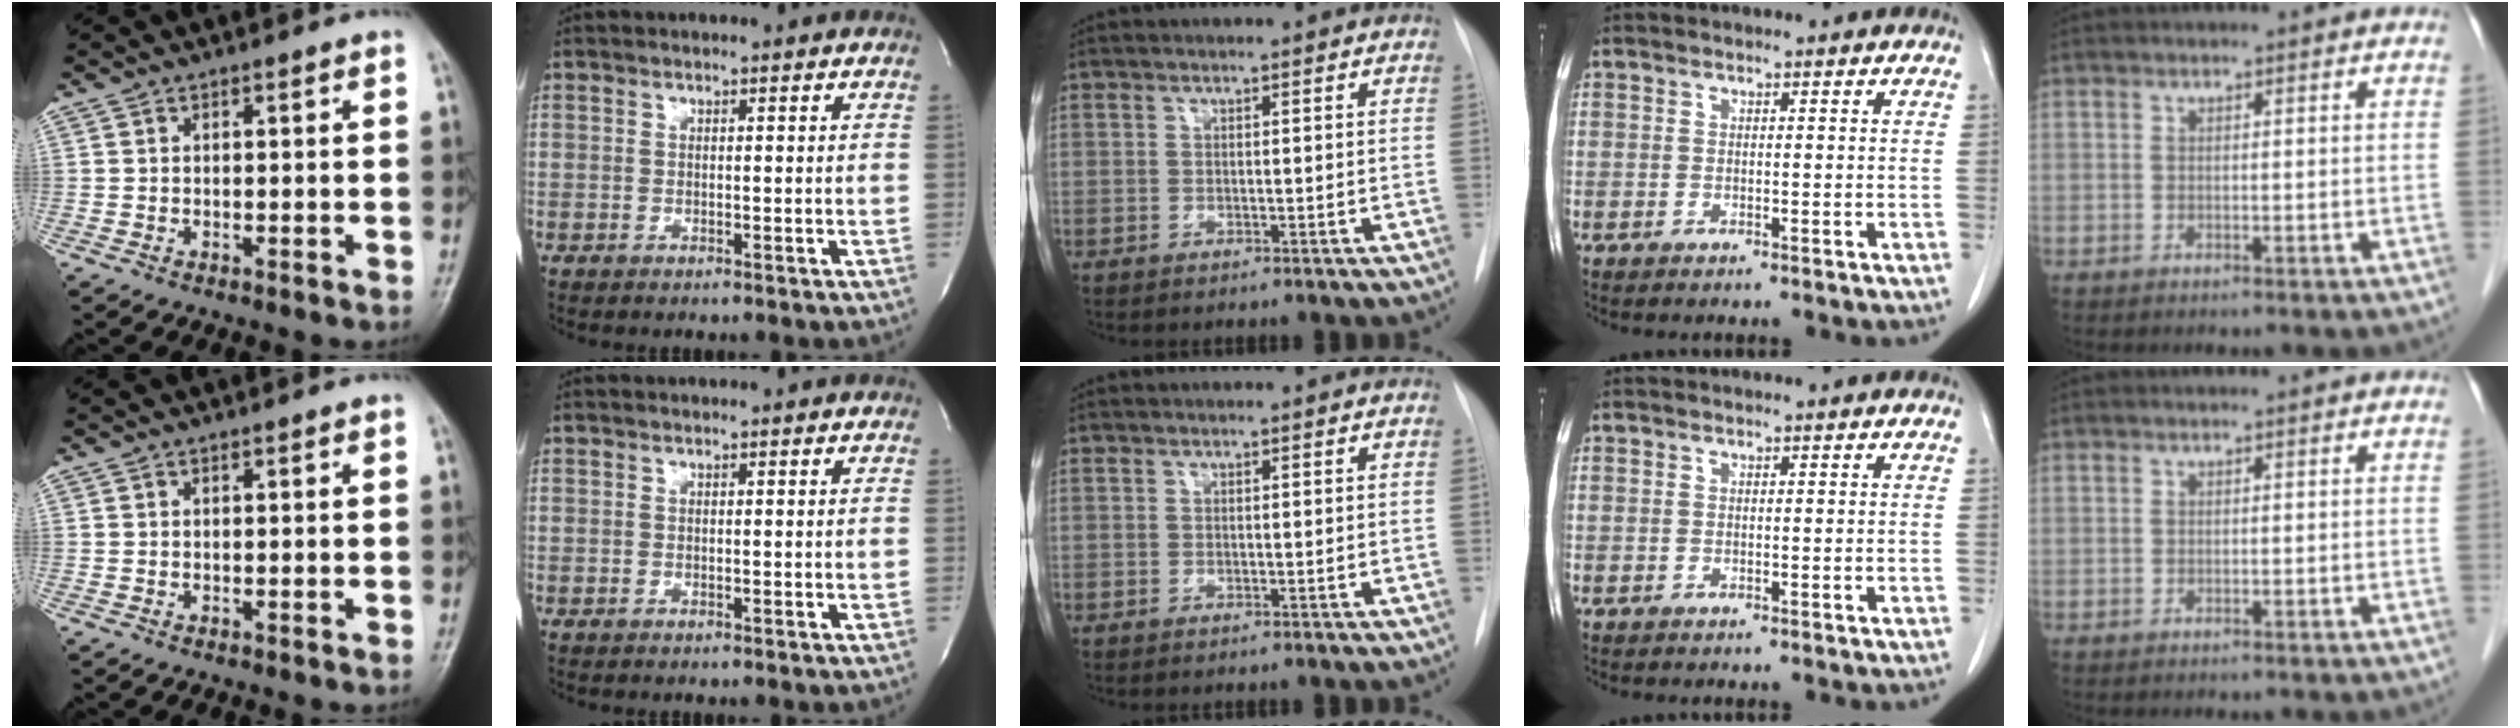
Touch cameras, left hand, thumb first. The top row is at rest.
{}